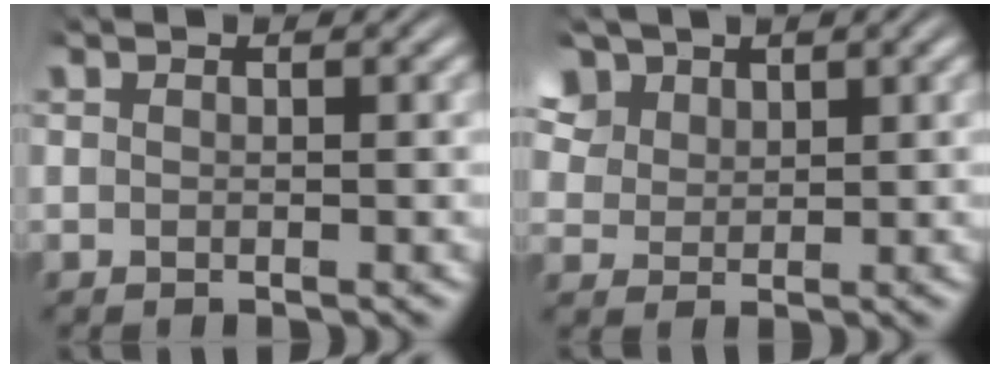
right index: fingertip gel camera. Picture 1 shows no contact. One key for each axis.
{"total": 5.7, "fx": 3.1, "fy": 4.0, "fz": 2.5, "tx": -0.066, "ty": -0.001, "tz": 0.061}